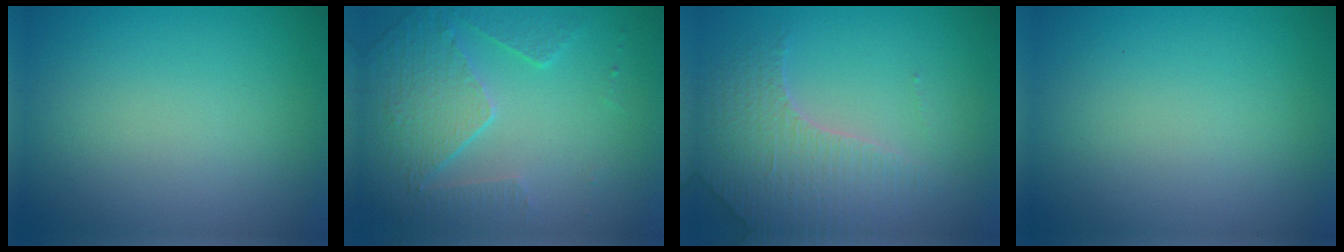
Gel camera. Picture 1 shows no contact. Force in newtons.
{"total": 5.1, "press": 3.7, "slide": 3.6}
{"total": 3.6, "press": 3.5, "slide": 1.0}
{"total": 0.0}